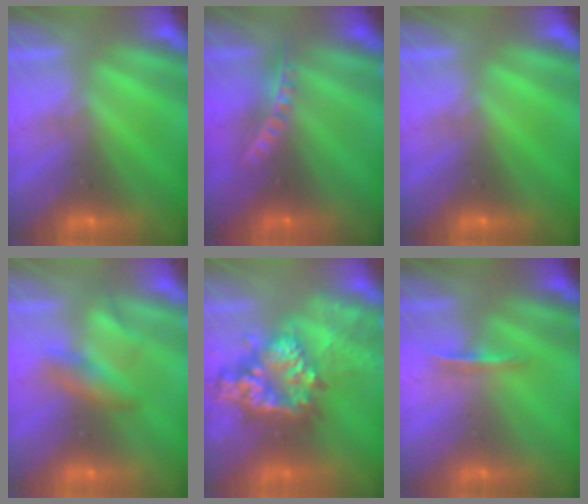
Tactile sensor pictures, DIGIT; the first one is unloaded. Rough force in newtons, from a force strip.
{"total": 6.7}
{"total": 0.0}
{"total": 2.2}
{"total": 5.7}
{"total": 1.2}